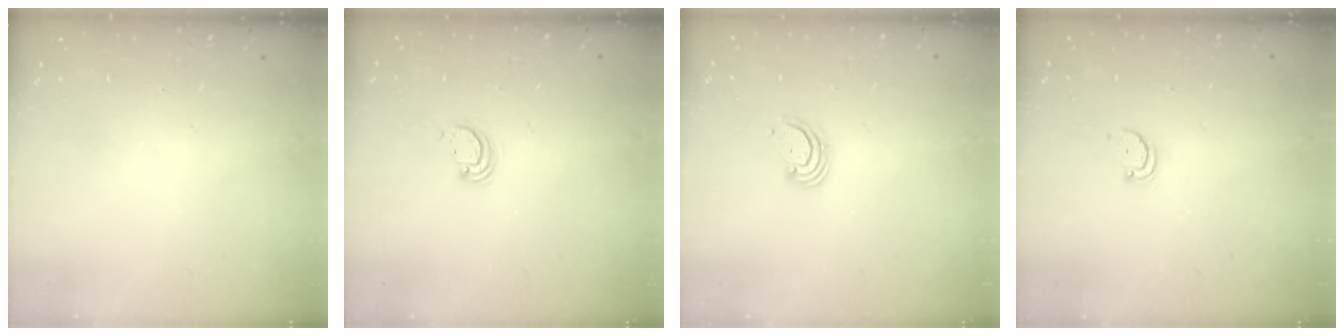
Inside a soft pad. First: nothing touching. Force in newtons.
{"total": 3.5, "press": 3.5, "slide": 0.3}
{"total": 2.7, "press": 2.7, "slide": 0.3}
{"total": 2.5, "press": 2.4, "slide": 0.4}